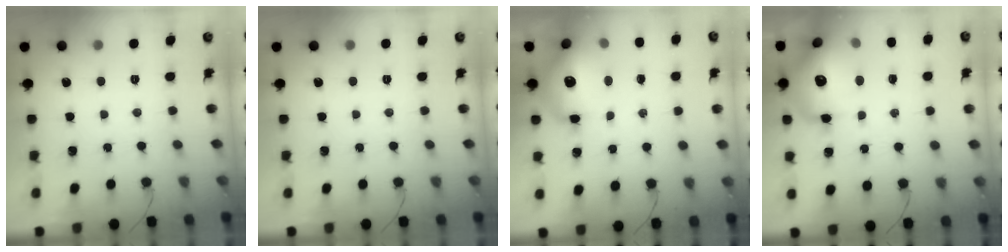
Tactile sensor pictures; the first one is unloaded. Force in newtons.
{"total": 0.0}
{"total": 14.1, "press": 13.7, "slide": 3.3}
{"total": 20.2, "press": 19.7, "slide": 4.3}